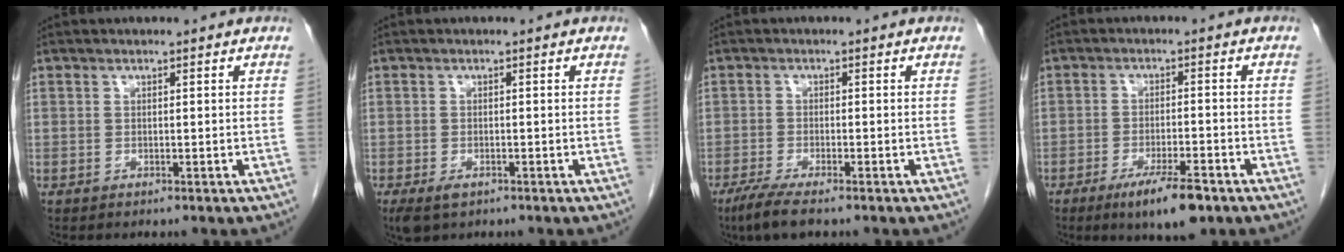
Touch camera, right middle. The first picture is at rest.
{"total": 3.4, "force": [-1.9, 1.7, 2.2], "torque": [-0.044, -0.007, -0.025]}
{"total": 4.8, "force": [-3.4, 0.5, 3.3], "torque": [-0.067, -0.015, -0.060]}
{"total": 7.8, "force": [-4.9, 1.4, 5.9], "torque": [-0.102, -0.014, -0.076]}